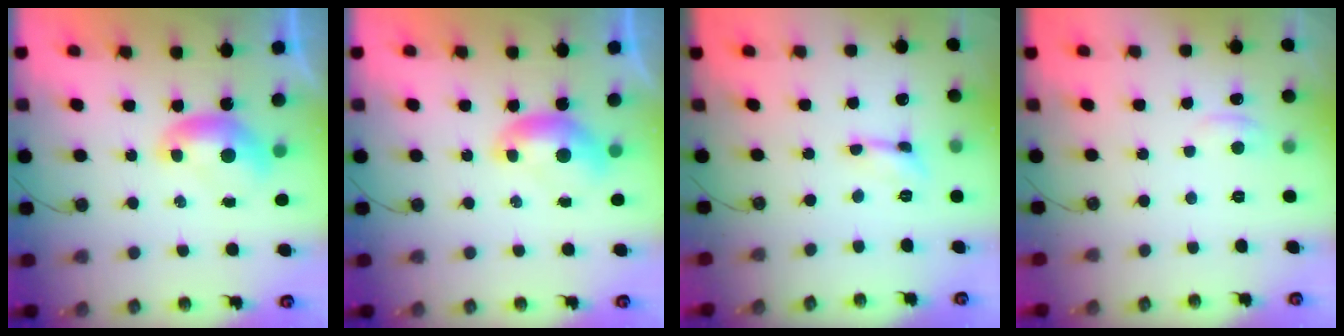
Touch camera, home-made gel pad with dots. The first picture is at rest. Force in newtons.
{"total": 0.0}
{"total": 0.5, "press": 0.5, "slide": 0.2}
{"total": 1.5, "press": 1.4, "slide": 0.5}